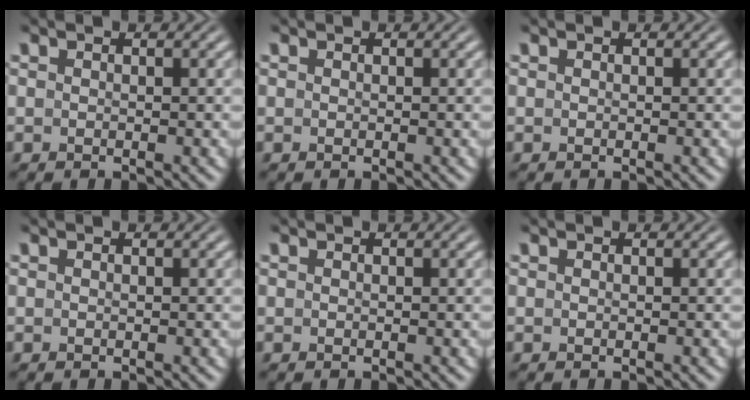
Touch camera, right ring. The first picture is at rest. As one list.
[{"total": 0.0}, {"total": 0.0}, {"total": 0.0}, {"total": 0.0}, {"total": 0.0}]